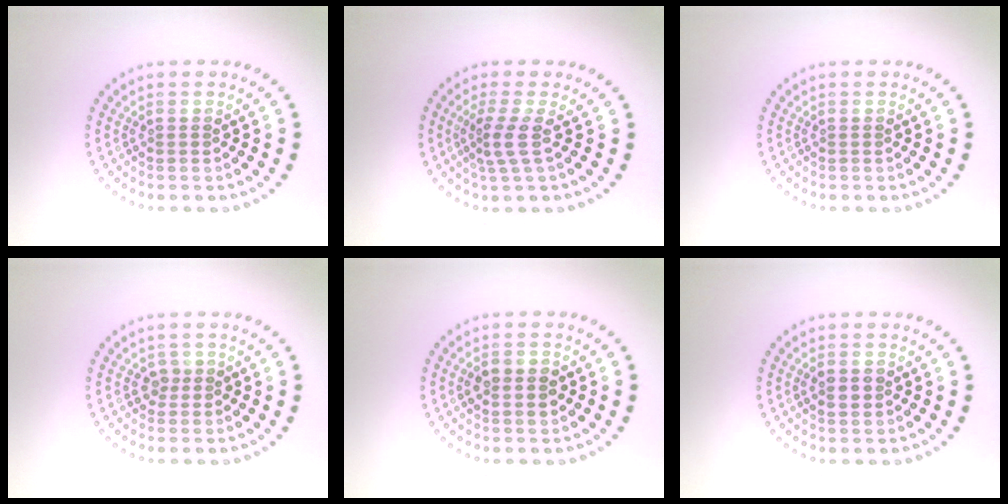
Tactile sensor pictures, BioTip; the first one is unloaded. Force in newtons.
{"total": 2.2, "press": 1.6, "slide": 1.5}
{"total": 0.0}
{"total": 1.1, "press": 0.8, "slide": 0.8}
{"total": 2.8, "press": 2.8, "slide": 0.1}
{"total": 1.4, "press": 1.4, "slide": 0.2}